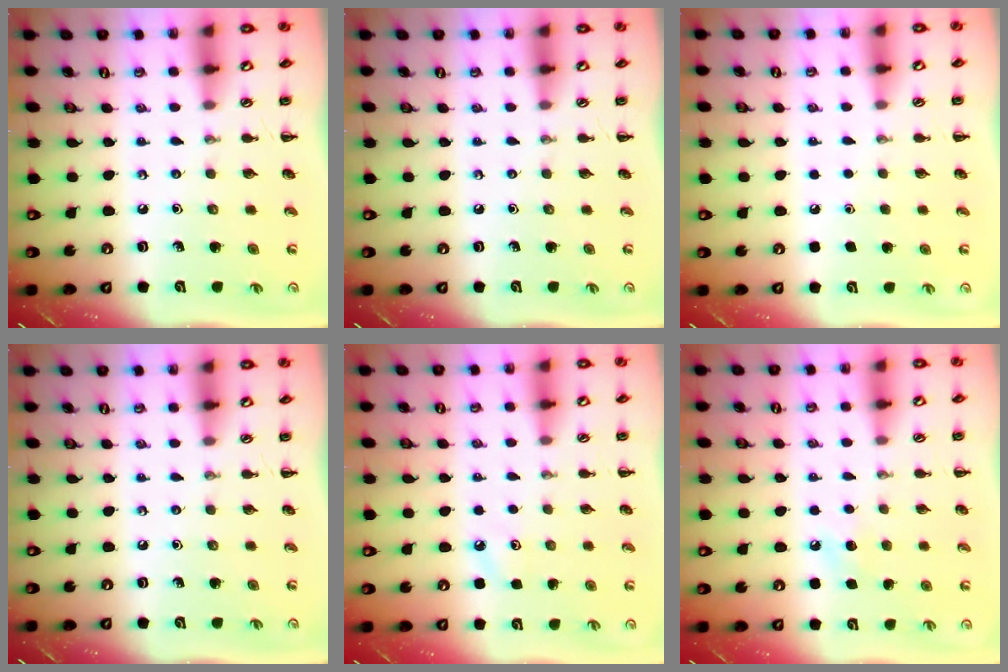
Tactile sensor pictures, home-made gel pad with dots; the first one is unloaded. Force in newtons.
{"total": 0.0}
{"total": 1.8, "press": 1.8, "slide": 0.1}
{"total": 0.0}
{"total": 5.1, "press": 4.9, "slide": 1.5}
{"total": 4.8, "press": 4.7, "slide": 1.2}